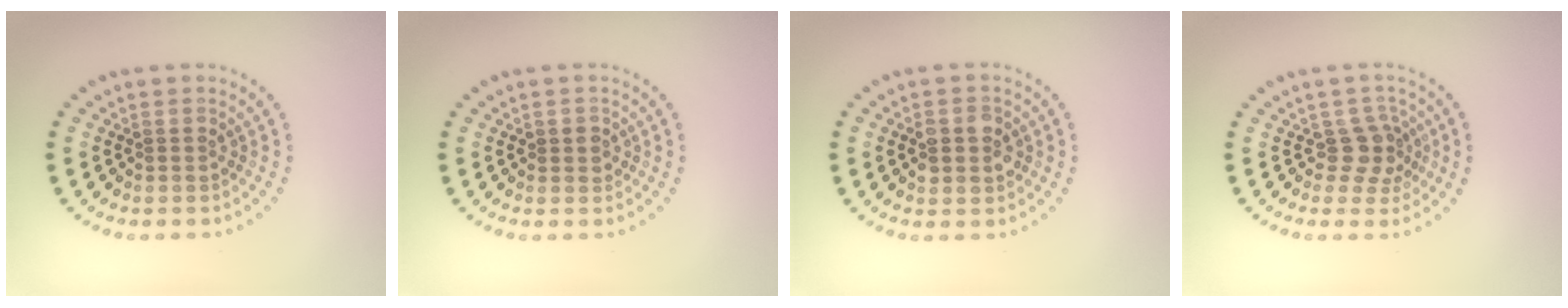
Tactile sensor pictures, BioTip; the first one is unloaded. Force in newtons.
{"total": 1.1, "press": 1.1, "slide": 0.2}
{"total": 2.7, "press": 2.7, "slide": 0.2}
{"total": 2.5, "press": 1.9, "slide": 1.7}